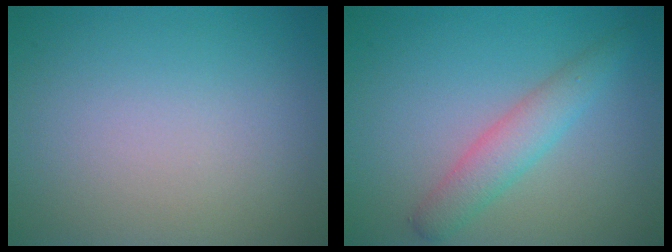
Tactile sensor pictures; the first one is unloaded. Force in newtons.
{"total": 3.1, "press": 3.1, "slide": 0.1}